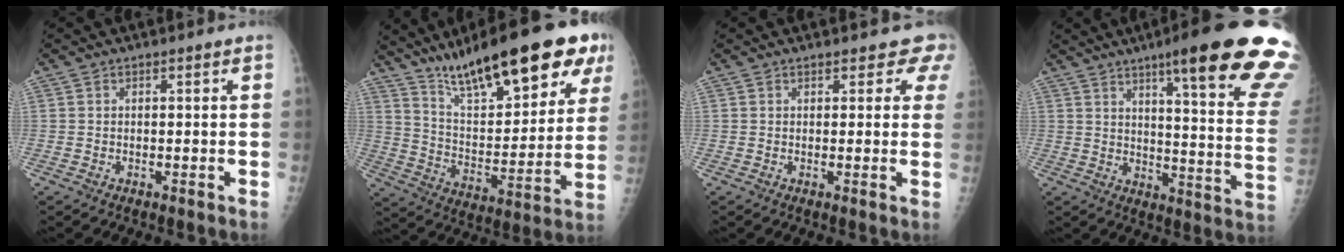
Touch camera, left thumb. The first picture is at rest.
{"total": 25.1, "force": [16.2, 7.1, 17.8], "torque": [-0.240, -0.047, 0.263]}
{"total": 3.7, "force": [3.2, 1.9, 0.3], "torque": [0.034, -0.013, 0.014]}
{"total": 25.6, "force": [16.2, 3.1, 19.6], "torque": [-0.218, -0.069, 0.210]}